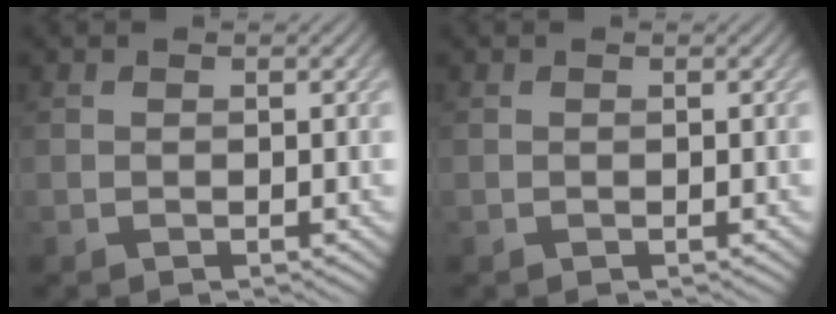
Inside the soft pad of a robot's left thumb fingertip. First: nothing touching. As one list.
[{"total": 0.0}]